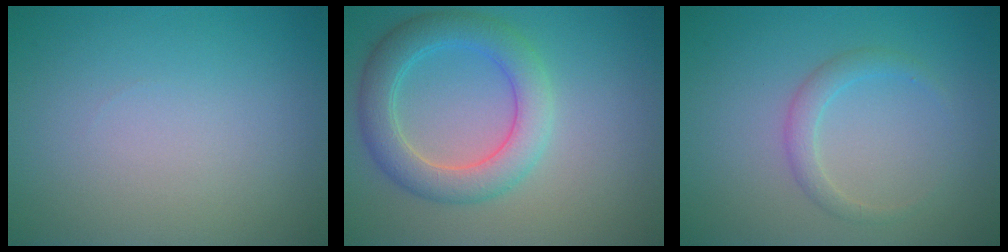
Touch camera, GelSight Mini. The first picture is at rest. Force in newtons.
{"total": 5.0, "press": 5.0, "slide": 0.1}
{"total": 1.7, "press": 1.7, "slide": 0.2}